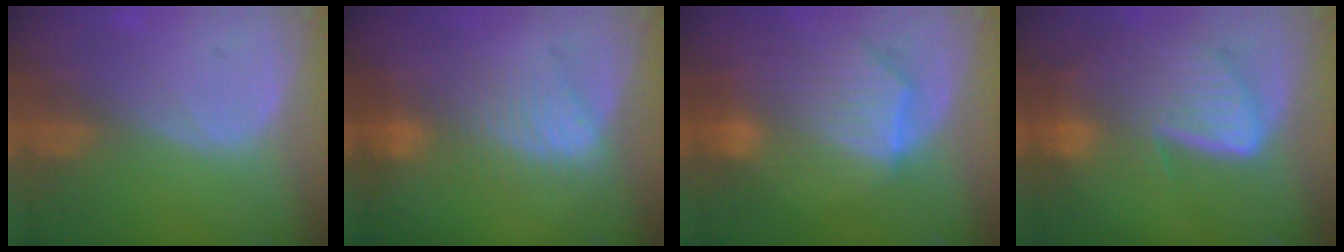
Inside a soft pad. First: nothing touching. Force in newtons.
{"total": 6.6, "press": 6.5, "slide": 0.9}
{"total": 10.4, "press": 9.1, "slide": 5.0}
{"total": 9.3, "press": 8.1, "slide": 4.6}